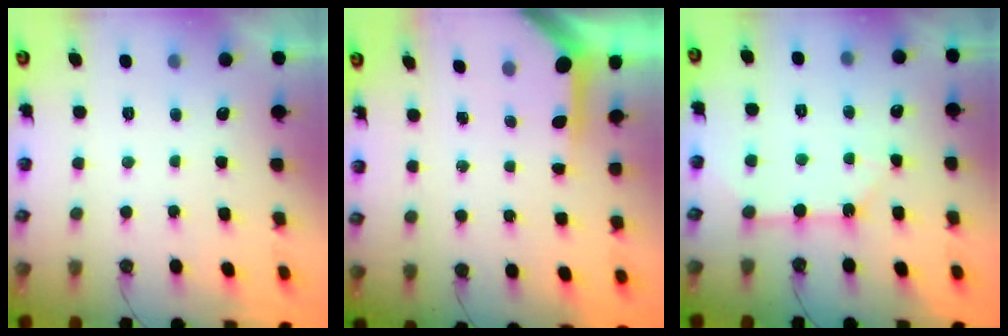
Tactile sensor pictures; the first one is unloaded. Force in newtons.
{"total": 5.7, "press": 5.7, "slide": 0.4}
{"total": 6.6, "press": 6.6, "slide": 0.8}